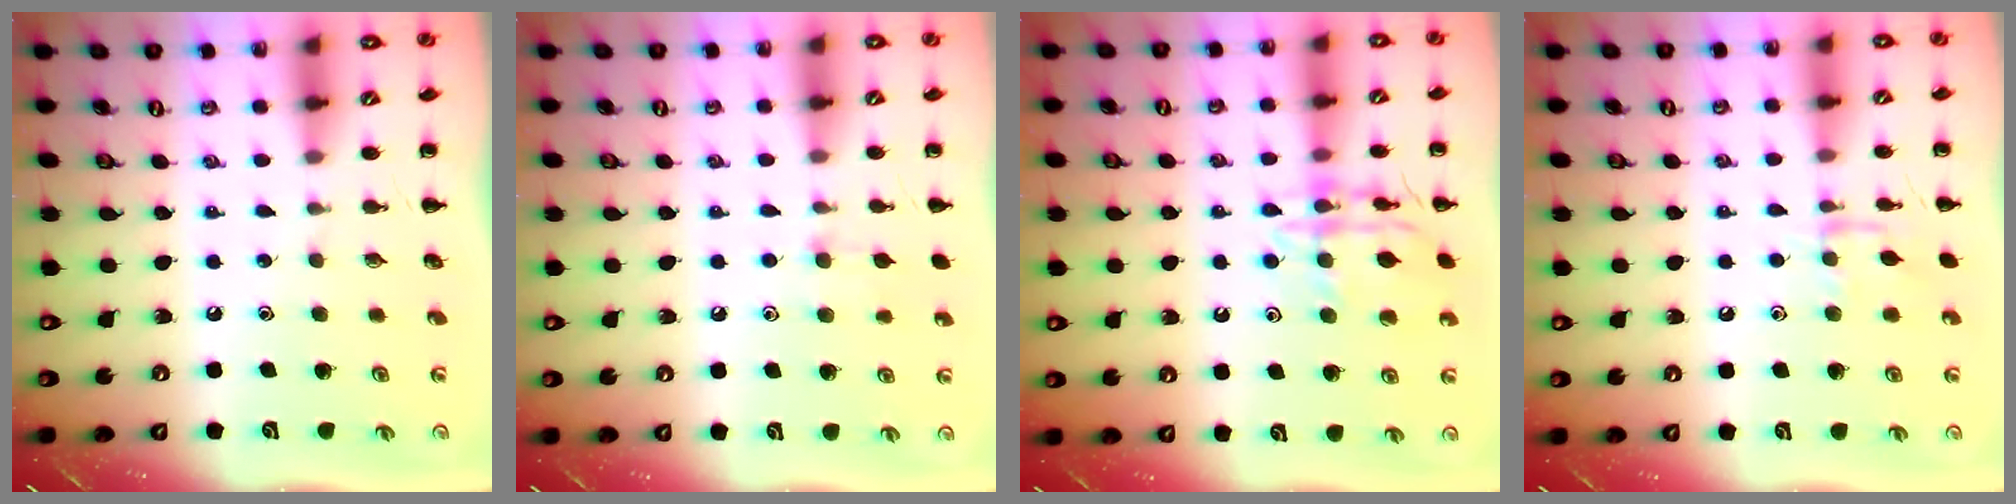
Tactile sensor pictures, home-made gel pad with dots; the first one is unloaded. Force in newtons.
{"total": 6.1, "press": 5.7, "slide": 2.3}
{"total": 13.1, "press": 13.0, "slide": 1.1}
{"total": 7.6, "press": 7.5, "slide": 0.6}